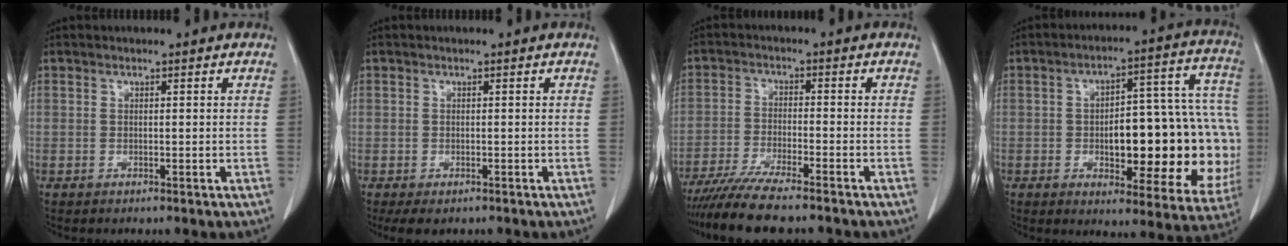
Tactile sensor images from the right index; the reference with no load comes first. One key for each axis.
{"total": 2.8, "fx": -1.8, "fy": 1.9, "fz": 1.1, "tx": -0.013, "ty": -0.002, "tz": -0.022}
{"total": 10.0, "fx": -8.6, "fy": 0.4, "fz": 5.2, "tx": -0.082, "ty": -0.026, "tz": -0.141}
{"total": 23.5, "fx": -2.9, "fy": 8.2, "fz": 21.9, "tx": -0.199, "ty": 0.045, "tz": -0.014}